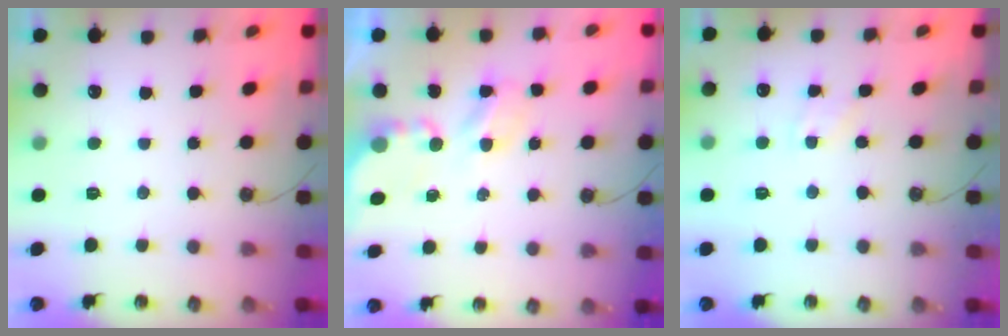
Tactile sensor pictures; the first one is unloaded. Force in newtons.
{"total": 4.4, "press": 4.3, "slide": 0.2}
{"total": 2.5, "press": 2.5, "slide": 0.5}